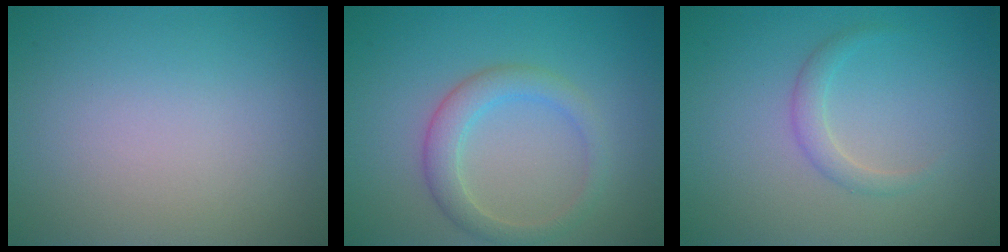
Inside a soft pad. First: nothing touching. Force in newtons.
{"total": 3.0, "press": 3.0, "slide": 0.0}
{"total": 1.5, "press": 1.5, "slide": 0.1}